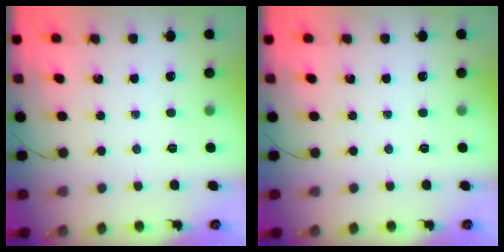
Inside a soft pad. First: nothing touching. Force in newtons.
{"total": 0.0}